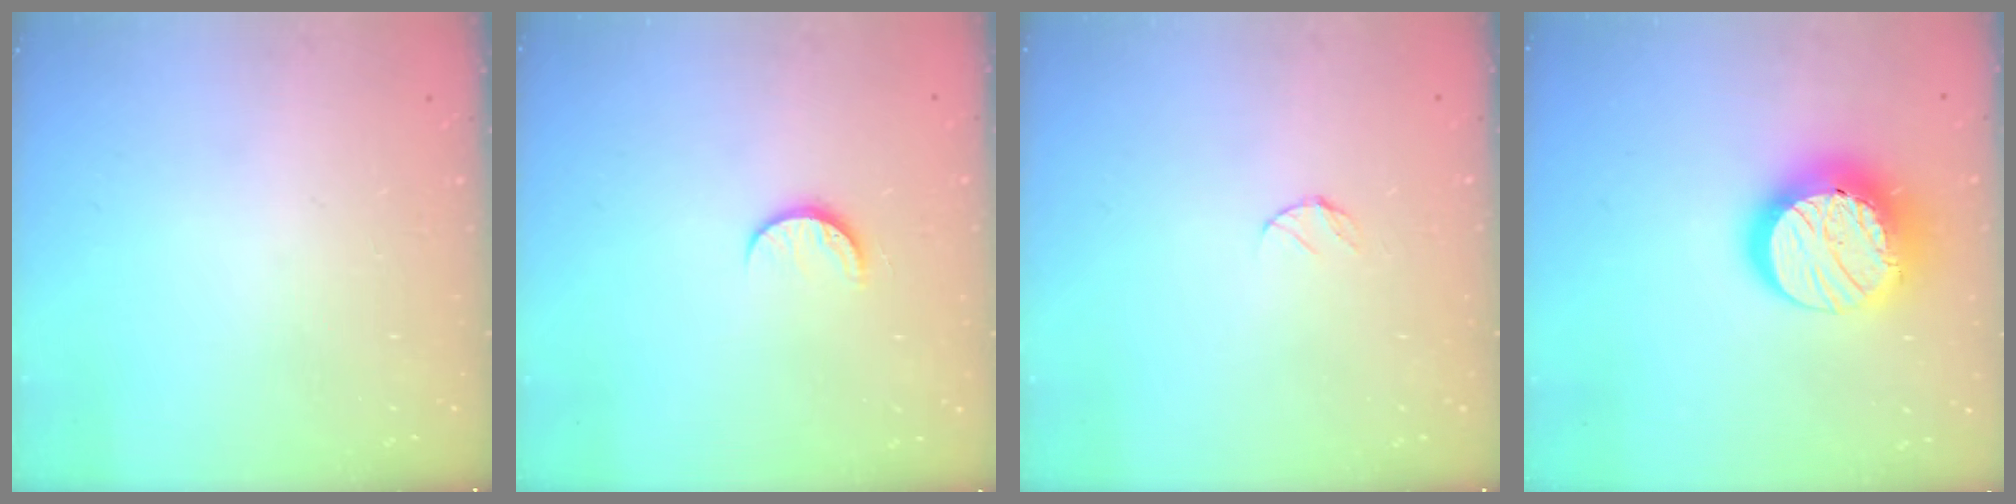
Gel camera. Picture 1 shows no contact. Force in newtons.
{"total": 6.2, "press": 6.2, "slide": 0.6}
{"total": 4.0, "press": 3.9, "slide": 0.5}
{"total": 18.5, "press": 18.4, "slide": 1.3}